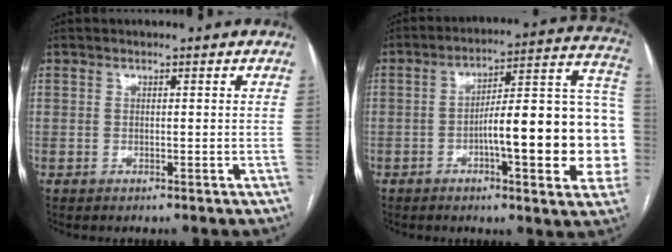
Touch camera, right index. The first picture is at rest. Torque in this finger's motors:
{"motor_torque": [1.02, -0.45, 0.50, 0.13]}